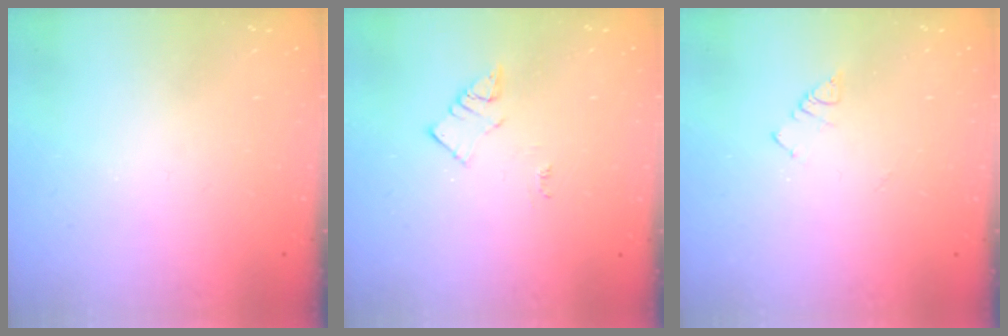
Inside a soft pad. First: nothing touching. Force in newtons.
{"total": 2.7, "press": 2.6, "slide": 0.4}
{"total": 3.9, "press": 3.9, "slide": 0.4}